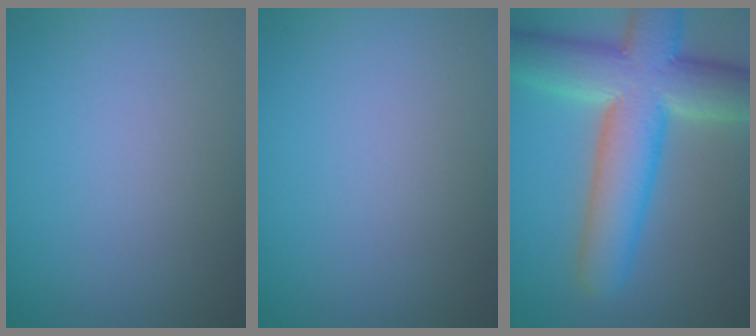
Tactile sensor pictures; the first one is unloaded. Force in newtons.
{"total": 0.0}
{"total": 11.3, "press": 11.3, "slide": 0.5}